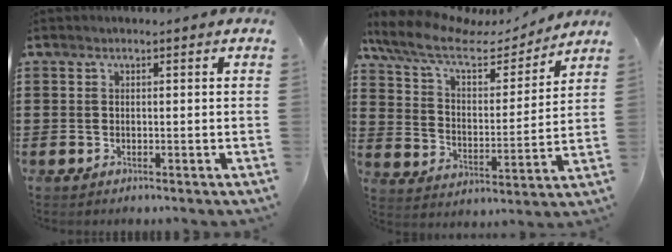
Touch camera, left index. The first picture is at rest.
{"total": 10.2, "force": [7.8, 3.4, 5.6], "torque": [-0.136, -0.028, 0.133]}